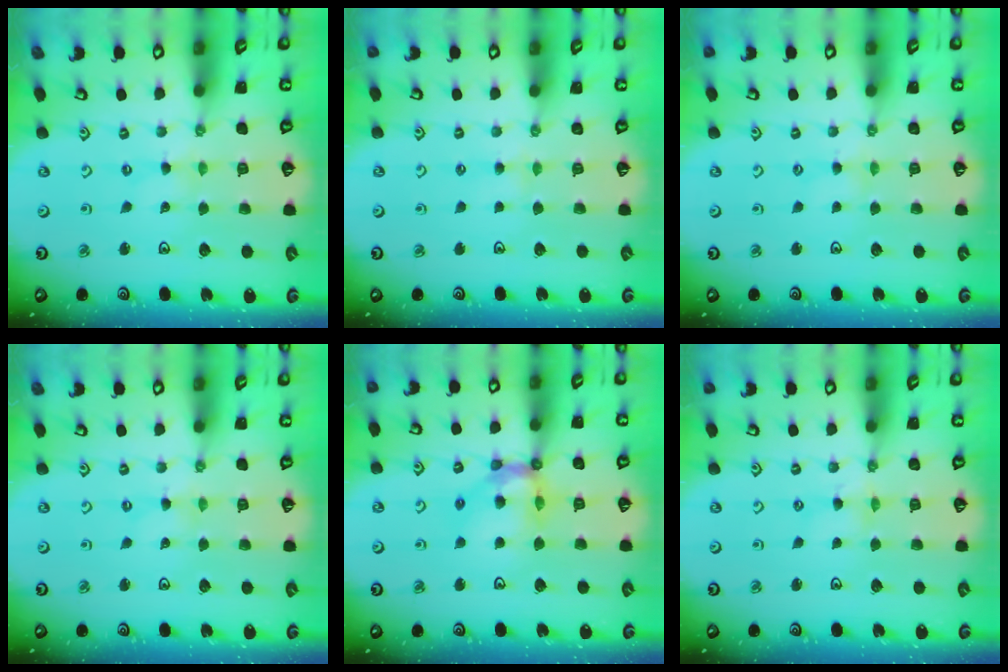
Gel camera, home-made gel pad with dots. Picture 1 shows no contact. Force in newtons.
{"total": 2.6, "press": 2.6, "slide": 0.5}
{"total": 2.5, "press": 2.5, "slide": 0.4}
{"total": 0.0}
{"total": 12.5, "press": 12.4, "slide": 1.7}
{"total": 1.5, "press": 1.4, "slide": 0.3}